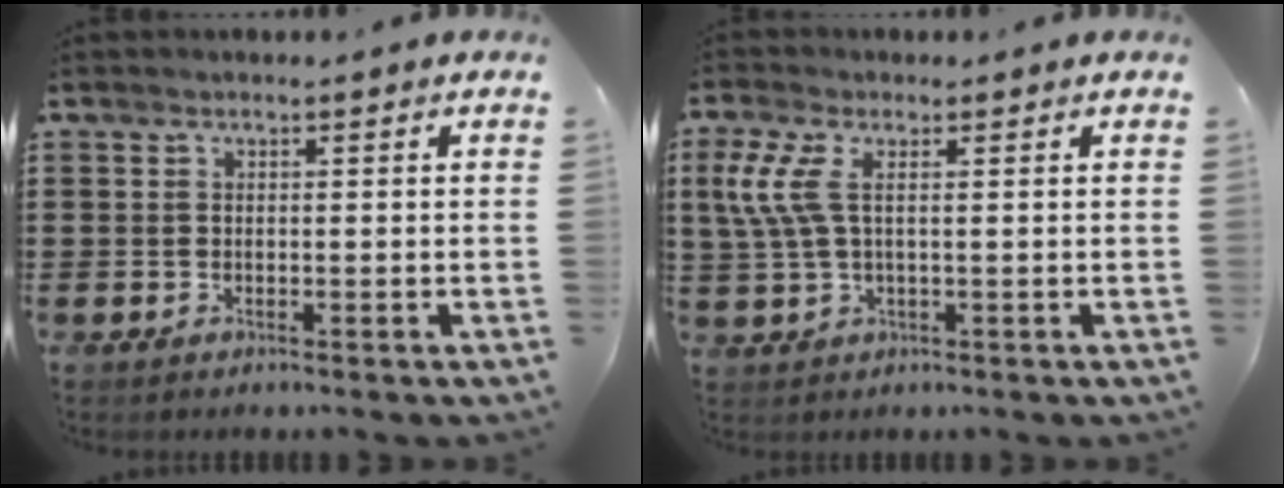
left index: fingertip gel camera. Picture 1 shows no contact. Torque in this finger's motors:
{"motor_torque": [1.29, -0.35, 0.28, 0.18]}